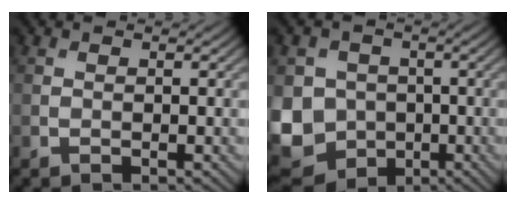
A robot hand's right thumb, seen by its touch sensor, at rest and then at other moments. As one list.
[{"total": 10.3, "force": [-1.8, 9.2, 4.1], "torque": [-0.124, -0.036, -0.050]}]